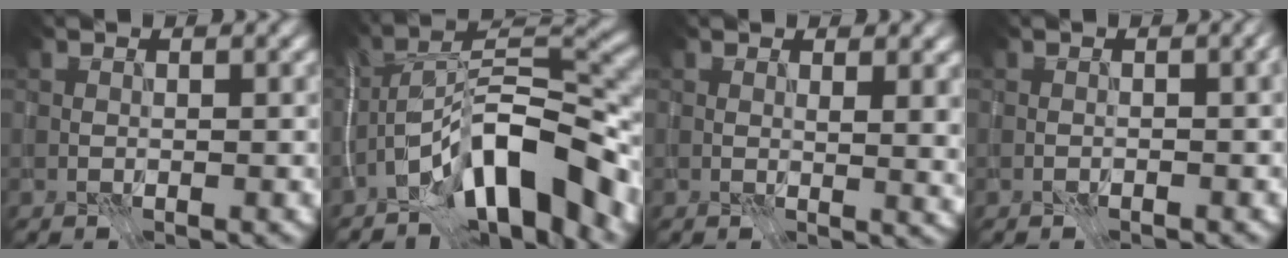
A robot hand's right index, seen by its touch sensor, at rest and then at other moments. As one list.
[{"total": 11.1, "force": [-6.2, 3.5, 8.5], "torque": [-0.128, 0.019, -0.123]}, {"total": 2.6, "force": [0.8, 0.7, 2.3], "torque": [-0.027, -0.002, 0.014]}, {"total": 1.2, "force": [-0.6, 0.4, 1.0], "torque": [-0.016, -0.001, -0.010]}]